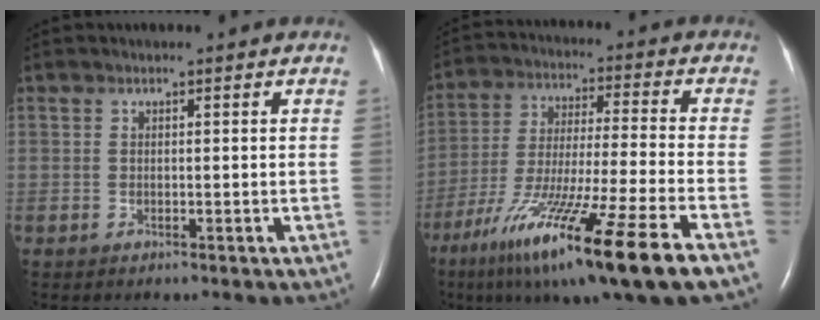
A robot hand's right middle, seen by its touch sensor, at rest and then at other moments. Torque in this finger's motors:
{"motor_torque": [1.58, -0.56, 0.45, 0.21]}